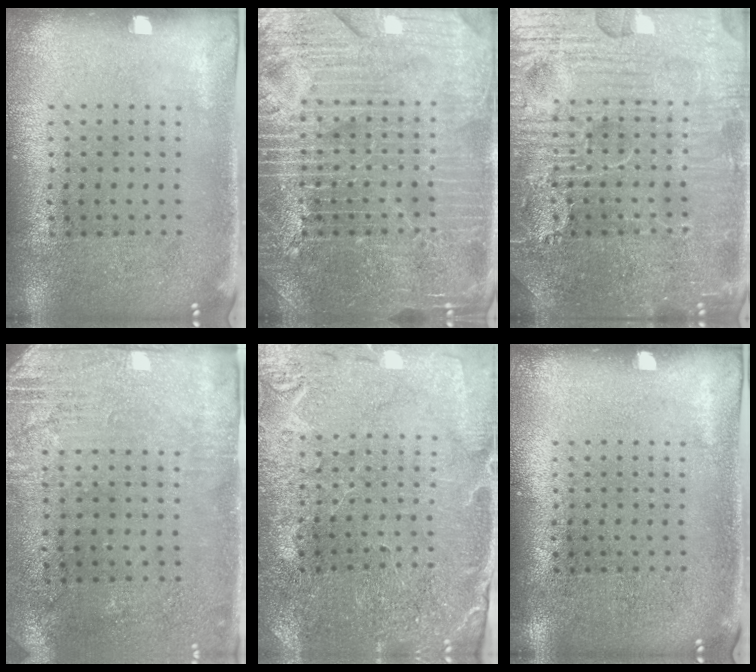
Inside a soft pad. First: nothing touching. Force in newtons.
{"total": 5.4, "press": 5.3, "slide": 0.6}
{"total": 7.9, "press": 7.8, "slide": 0.9}
{"total": 2.8, "press": 2.4, "slide": 1.5}
{"total": 0.7, "press": 0.7, "slide": 0.3}
{"total": 0.0}